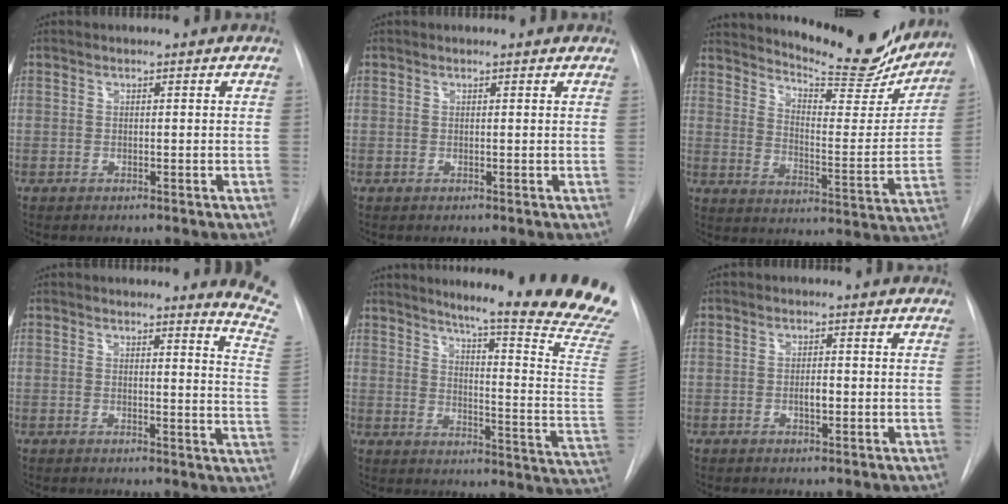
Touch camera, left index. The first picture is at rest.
{"total": 1.1, "force": [0.9, 0.3, 0.5], "torque": [-0.010, 0.000, 0.001]}
{"total": 21.2, "force": [19.2, 4.3, 8.1], "torque": [-0.121, -0.054, 0.249]}
{"total": 7.9, "force": [7.8, -1.0, 1.0], "torque": [-0.004, -0.114, 0.053]}
{"total": 26.2, "force": [22.3, -1.5, 13.7], "torque": [-0.163, -0.136, 0.267]}
{"total": 1.8, "force": [-0.9, 0.5, 1.5], "torque": [-0.027, -0.005, -0.014]}